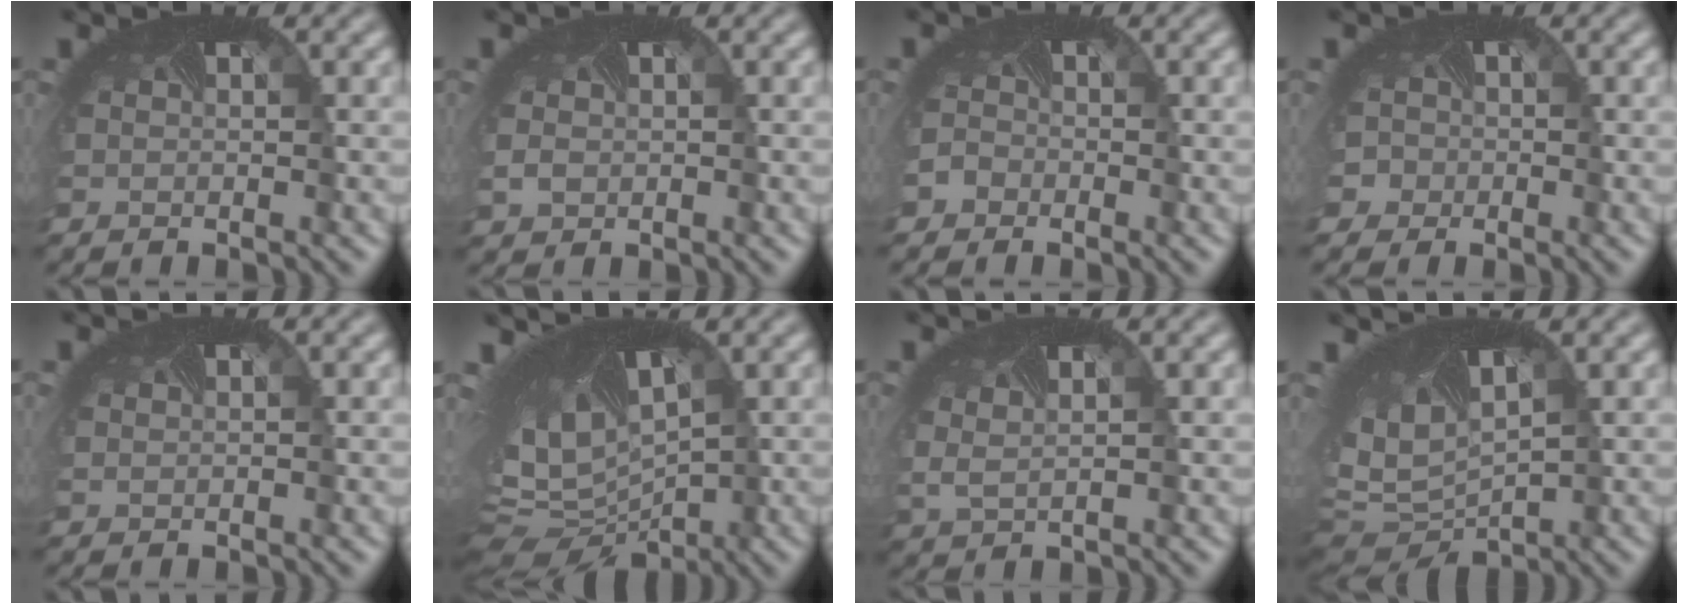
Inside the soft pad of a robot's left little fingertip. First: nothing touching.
{"total": 1.3, "force": [-0.2, 1.2, 0.5], "torque": [-0.018, 0.002, -0.002]}
{"total": 1.7, "force": [-1.0, 1.3, 0.2], "torque": [0.003, -0.002, -0.018]}
{"total": 3.6, "force": [-1.1, 3.3, 1.1], "torque": [-0.018, 0.005, -0.030]}
{"total": 0.0}
{"total": 12.8, "force": [0.8, 7.0, 10.7], "torque": [-0.220, 0.000, 0.054]}
{"total": 1.8, "force": [0.5, 1.0, 1.4], "torque": [-0.044, -0.001, 0.021]}
{"total": 11.3, "force": [1.1, 6.7, 9.1], "torque": [-0.202, -0.008, 0.052]}